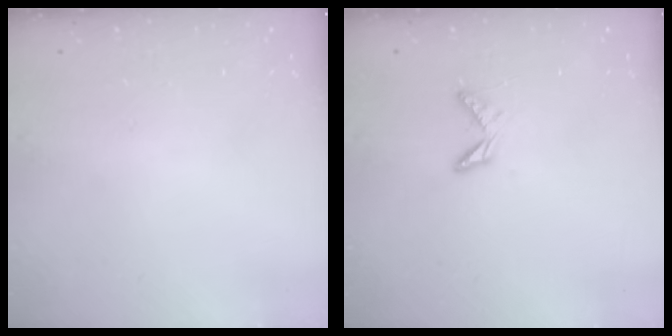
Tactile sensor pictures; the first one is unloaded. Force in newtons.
{"total": 4.7, "press": 4.7, "slide": 0.4}